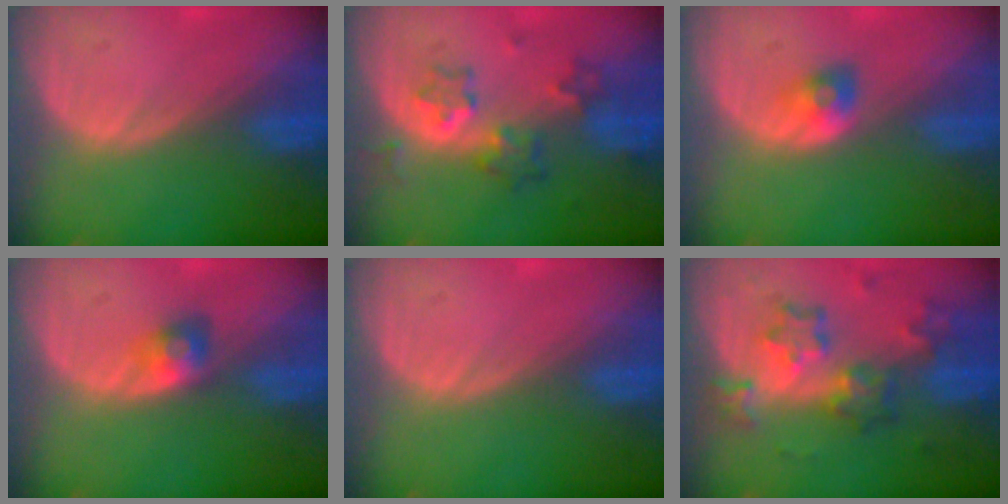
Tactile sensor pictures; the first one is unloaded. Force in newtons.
{"total": 6.1, "press": 5.8, "slide": 1.8}
{"total": 2.5, "press": 2.3, "slide": 0.9}
{"total": 2.8, "press": 2.6, "slide": 1.2}
{"total": 0.0}
{"total": 8.3, "press": 7.3, "slide": 4.1}